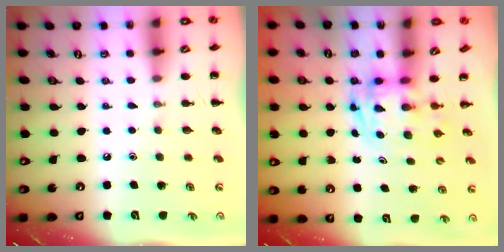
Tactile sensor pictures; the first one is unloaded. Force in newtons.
{"total": 2.7, "press": 2.6, "slide": 0.5}